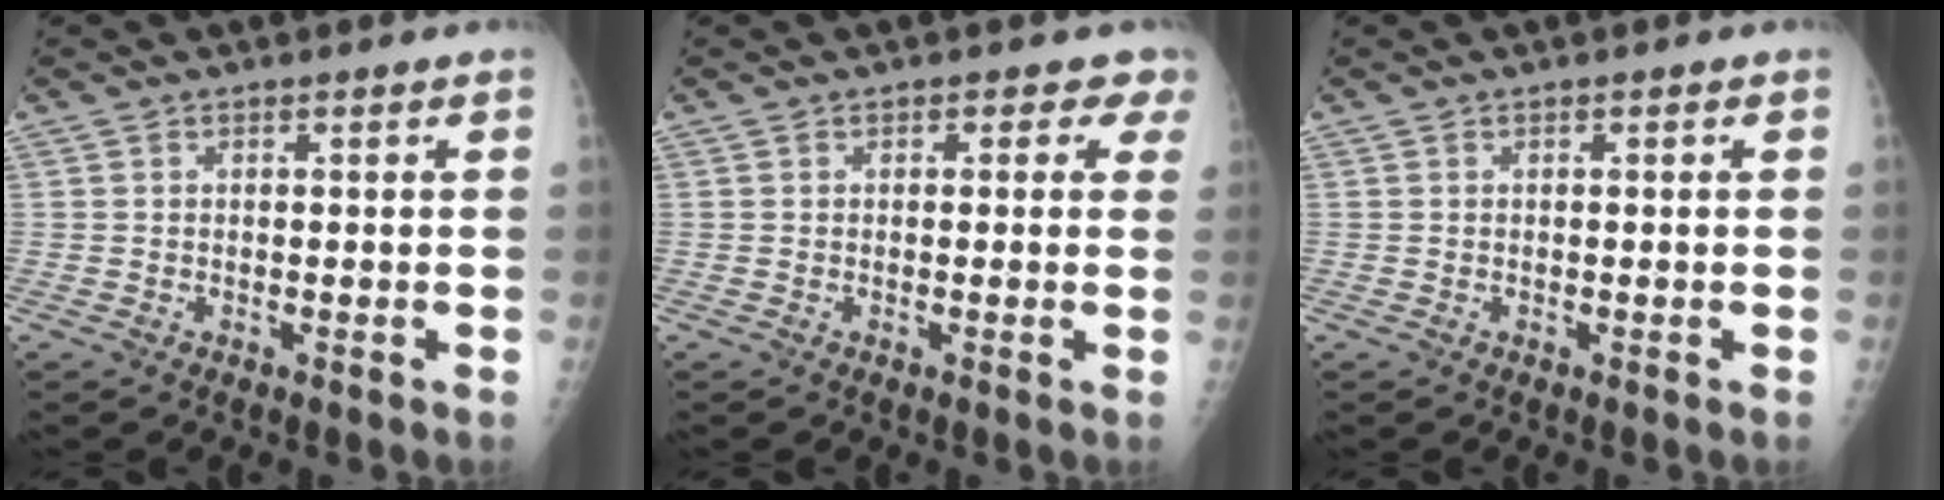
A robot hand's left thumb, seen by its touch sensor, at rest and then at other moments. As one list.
[{"total": 2.5, "force": [1.5, 1.7, 1.0], "torque": [0.019, -0.004, 0.003]}, {"total": 0.0}]